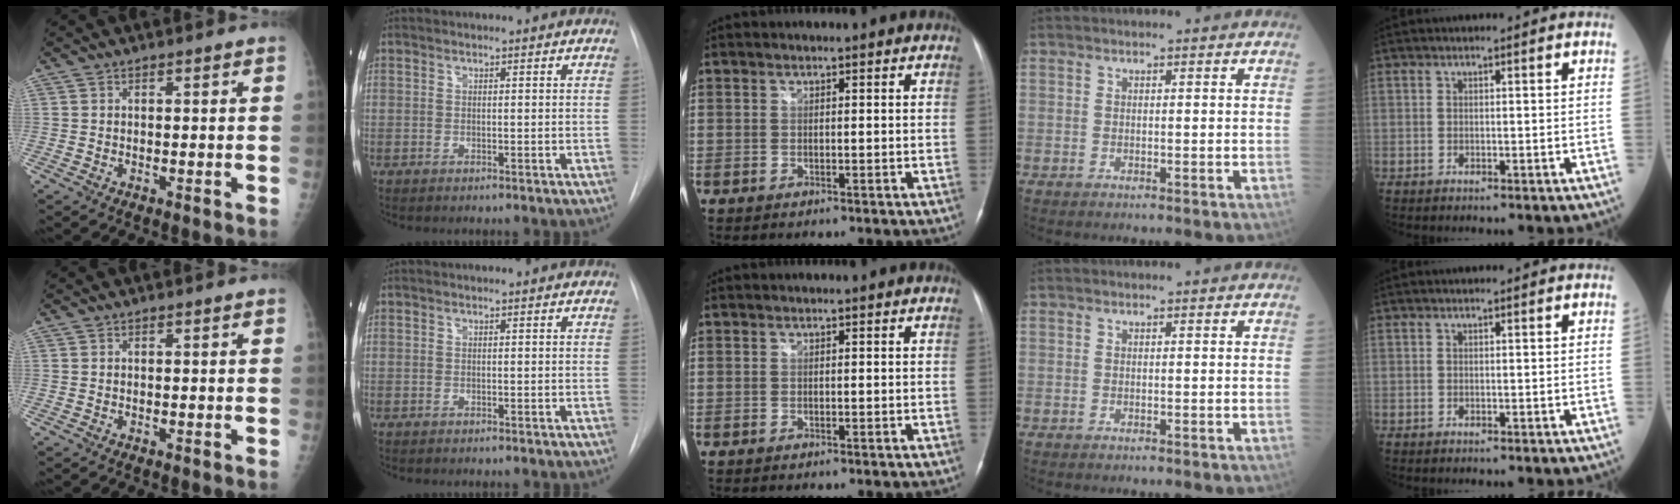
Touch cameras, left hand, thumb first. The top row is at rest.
{}